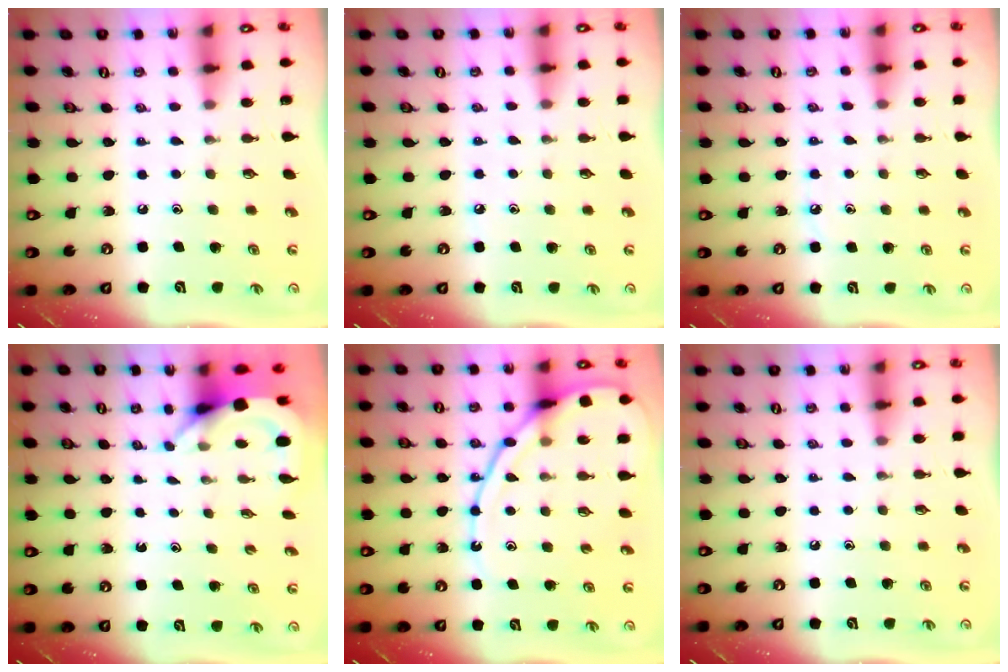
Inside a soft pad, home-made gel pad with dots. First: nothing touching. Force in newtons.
{"total": 3.5, "press": 3.5, "slide": 0.6}
{"total": 3.9, "press": 3.9, "slide": 0.6}
{"total": 3.6, "press": 3.6, "slide": 0.2}
{"total": 13.8, "press": 13.7, "slide": 1.3}
{"total": 1.9, "press": 1.9, "slide": 0.1}